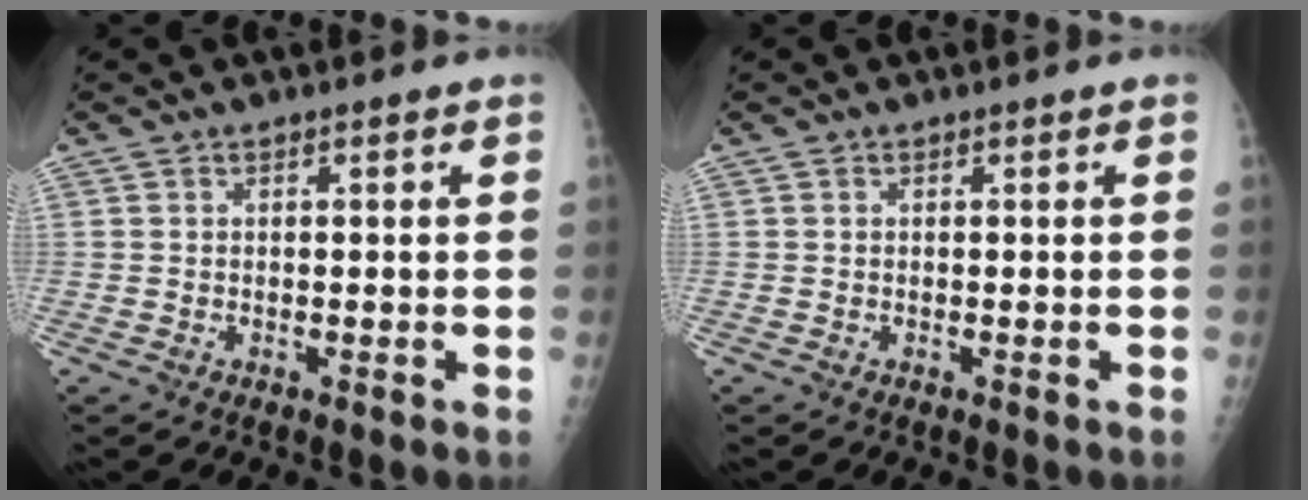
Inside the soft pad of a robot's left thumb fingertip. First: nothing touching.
{"total": 0.0}